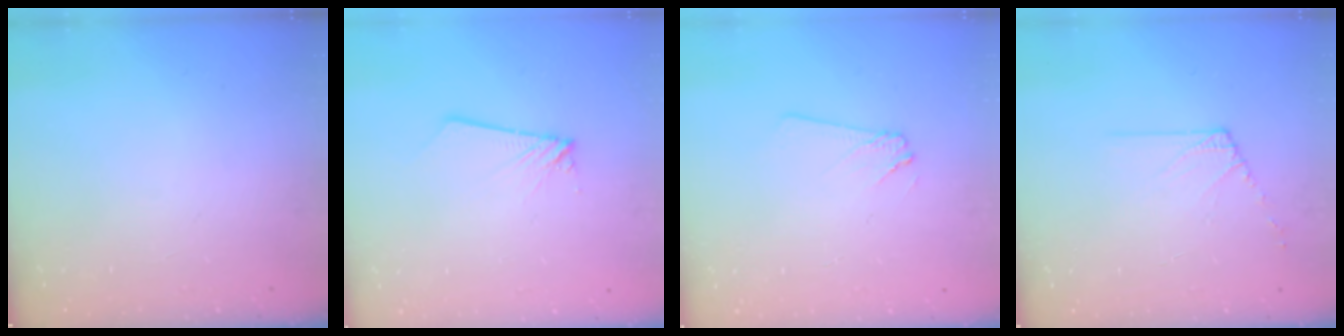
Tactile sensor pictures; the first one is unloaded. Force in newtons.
{"total": 1.9, "press": 1.9, "slide": 0.1}
{"total": 3.0, "press": 3.0, "slide": 0.4}
{"total": 5.8, "press": 5.7, "slide": 0.9}